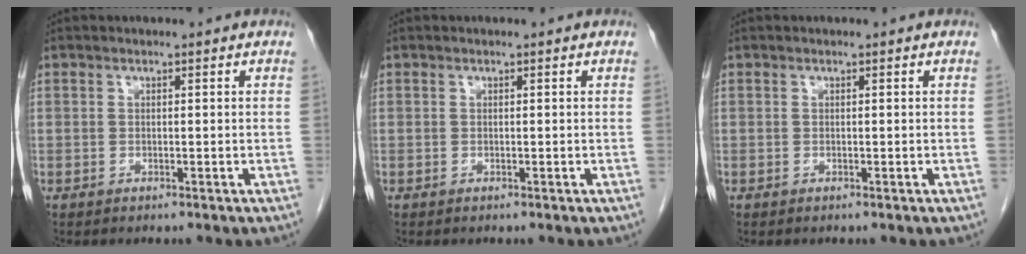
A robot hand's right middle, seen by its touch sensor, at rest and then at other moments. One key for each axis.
{"total": 0.0}
{"total": 0.0}